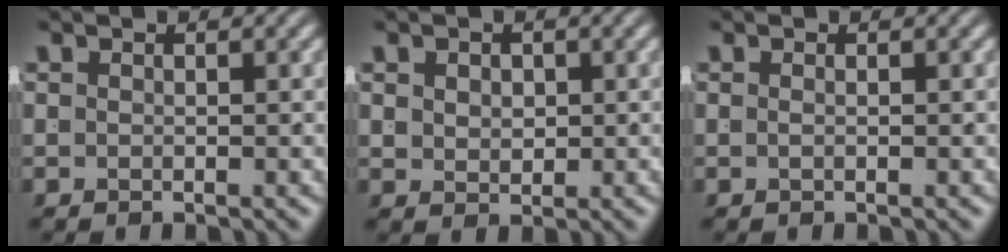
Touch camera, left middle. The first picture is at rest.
{"total": 1.2, "force": [0.6, 0.5, 0.9], "torque": [-0.014, -0.014, 0.025]}
{"total": 0.6, "force": [-0.2, -0.5, 0.2], "torque": [-0.005, -0.004, -0.003]}